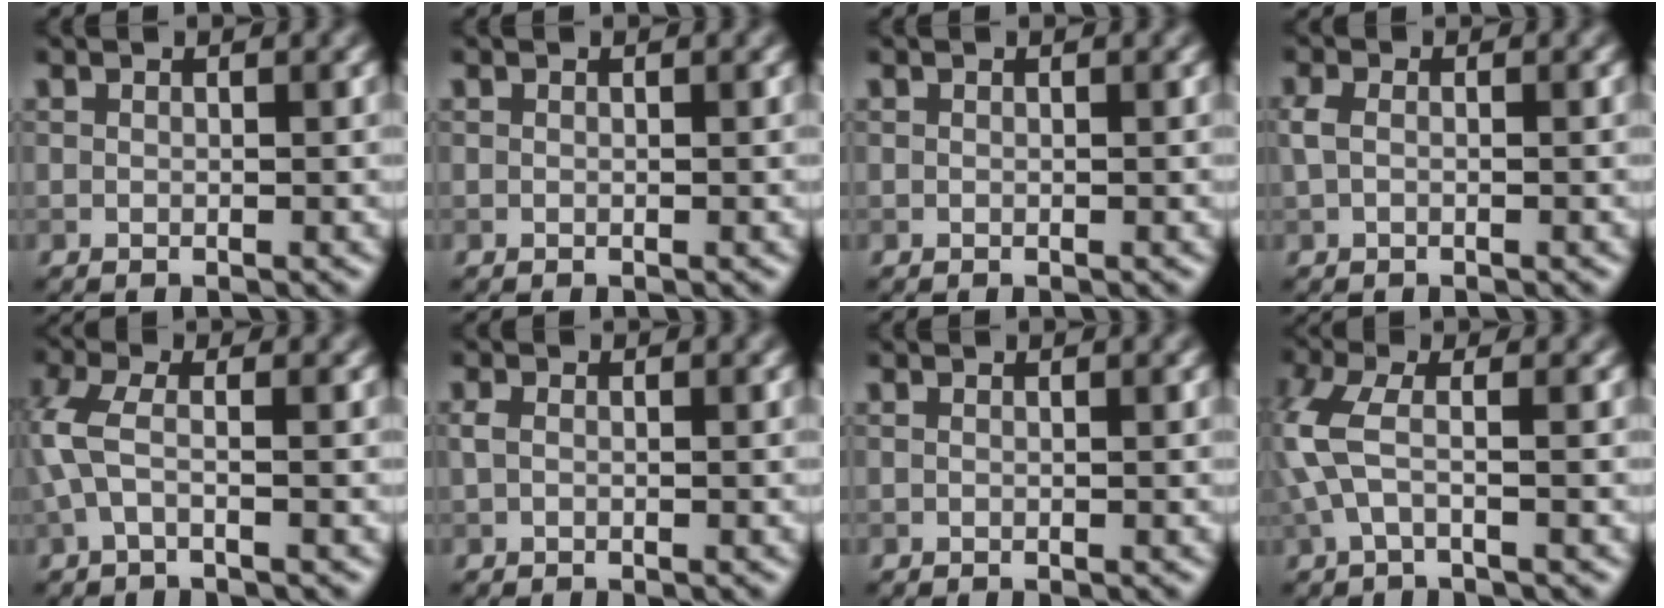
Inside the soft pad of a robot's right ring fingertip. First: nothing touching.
{"total": 0.0}
{"total": 0.0}
{"total": 1.3, "force": [-0.1, 0.8, 1.1], "torque": [-0.027, 0.004, -0.005]}
{"total": 3.0, "force": [-0.5, 0.9, 2.8], "torque": [-0.073, 0.005, -0.022]}
{"total": 0.9, "force": [-0.1, 0.6, 0.7], "torque": [-0.017, 0.002, -0.003]}
{"total": 0.0}
{"total": 3.8, "force": [-0.2, 1.1, 3.6], "torque": [-0.097, 0.007, -0.013]}